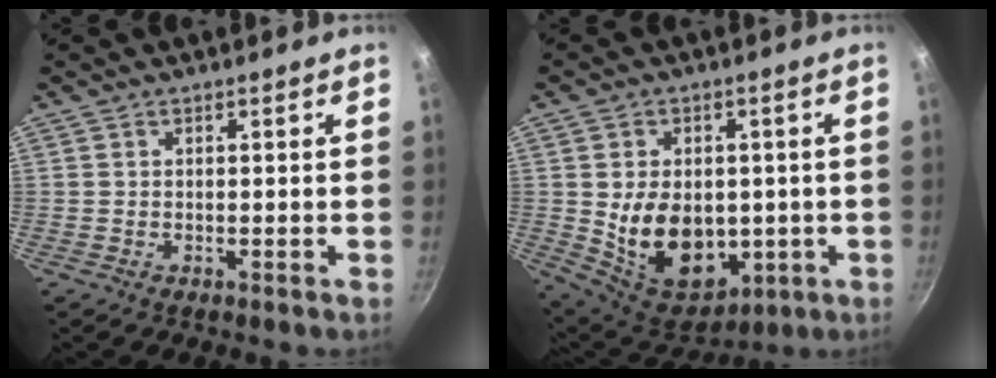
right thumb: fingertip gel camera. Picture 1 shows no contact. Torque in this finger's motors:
{"motor_torque": [-0.45, 1.09, 0.04, -0.02, 0.27]}